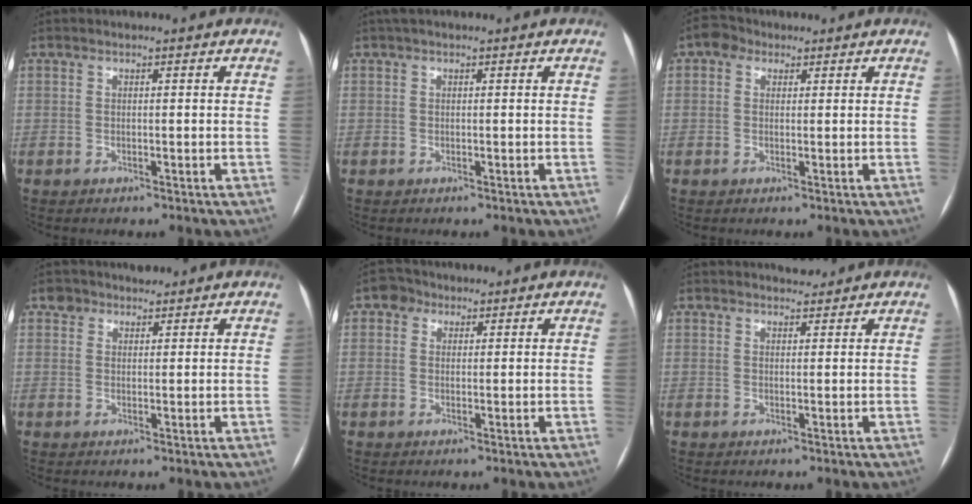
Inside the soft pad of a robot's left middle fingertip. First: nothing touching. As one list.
[{"total": 1.6, "force": [1.2, 0.6, 1.0], "torque": [-0.017, 0.027, 0.020]}, {"total": 2.7, "force": [1.3, 2.2, 1.0], "torque": [-0.023, 0.016, 0.020]}, {"total": 2.3, "force": [1.7, 1.5, -0.2], "torque": [0.005, 0.010, 0.024]}, {"total": 2.5, "force": [1.3, 2.1, 0.6], "torque": [-0.012, 0.010, 0.018]}, {"total": 1.8, "force": [1.8, 0.4, 0.1], "torque": [-0.004, -0.003, 0.028]}]